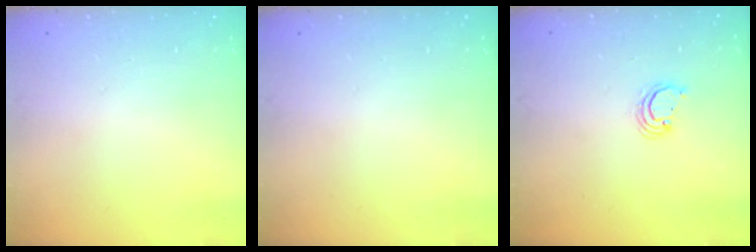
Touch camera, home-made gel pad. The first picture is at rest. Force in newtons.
{"total": 0.0}
{"total": 2.8, "press": 2.8, "slide": 0.2}